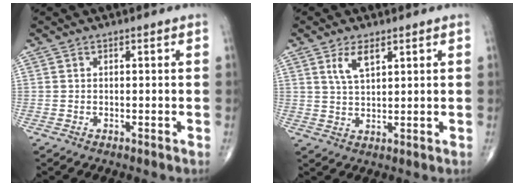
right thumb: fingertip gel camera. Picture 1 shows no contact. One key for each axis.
{"total": 4.6, "fx": 2.4, "fy": 1.8, "fz": 3.5, "tx": -0.064, "ty": -0.010, "tz": 0.050}